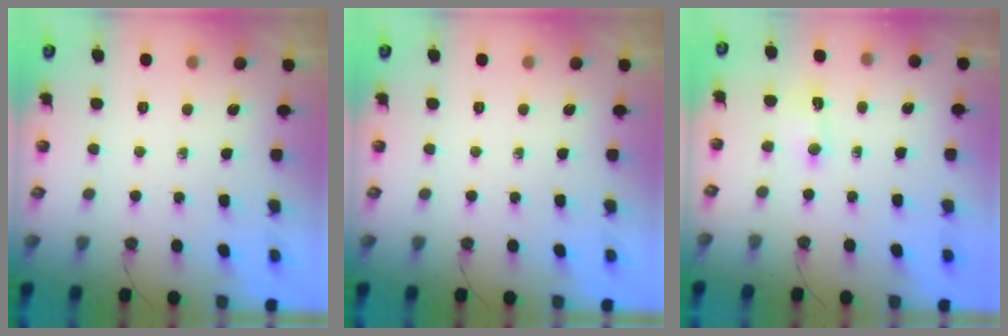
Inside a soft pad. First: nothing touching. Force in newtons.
{"total": 0.0}
{"total": 2.5, "press": 2.5, "slide": 0.4}